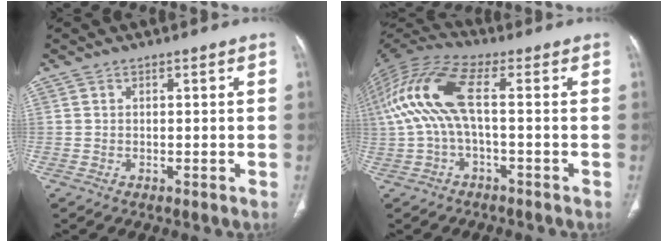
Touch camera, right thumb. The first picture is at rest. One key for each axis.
{"total": 13.9, "fx": 0.3, "fy": 4.8, "fz": 13.1, "tx": -0.306, "ty": 0.045, "tz": 0.004}